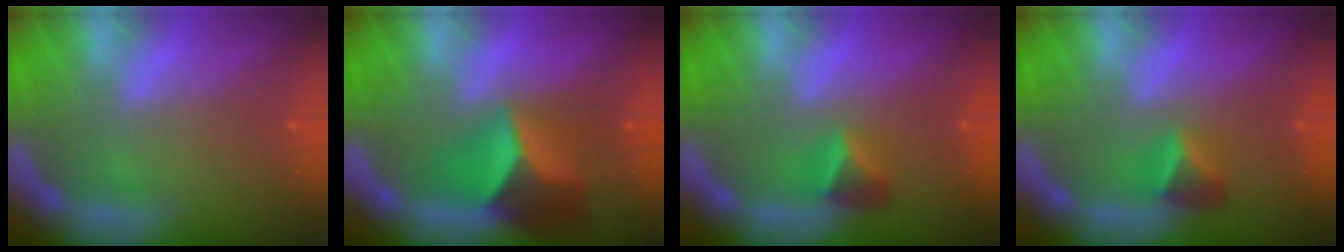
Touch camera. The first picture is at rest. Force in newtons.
{"total": 6.9}
{"total": 2.4}
{"total": 2.4}